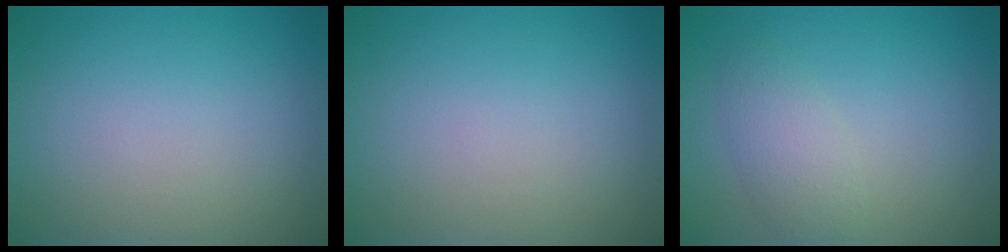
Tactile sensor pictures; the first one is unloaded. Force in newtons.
{"total": 0.0}
{"total": 2.4, "press": 2.4, "slide": 0.1}